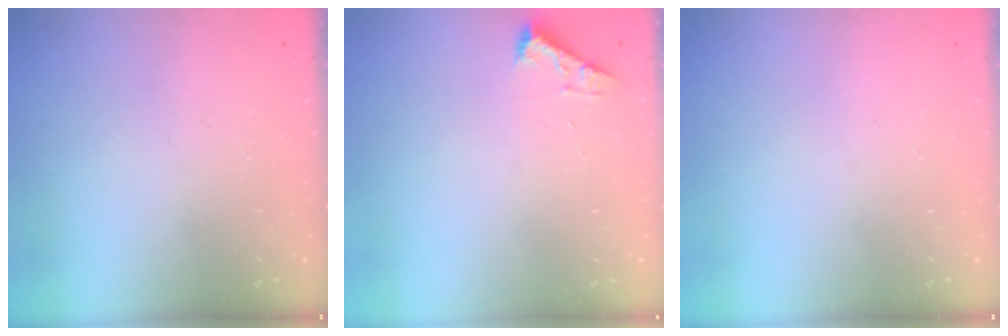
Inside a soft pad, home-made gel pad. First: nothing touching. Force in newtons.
{"total": 2.5, "press": 2.5, "slide": 0.3}
{"total": 0.0}